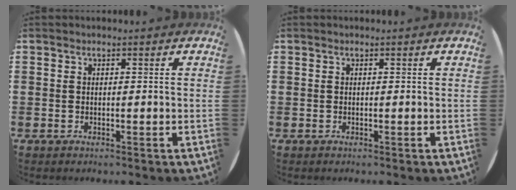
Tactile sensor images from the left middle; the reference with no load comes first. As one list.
[{"total": 0.0}]